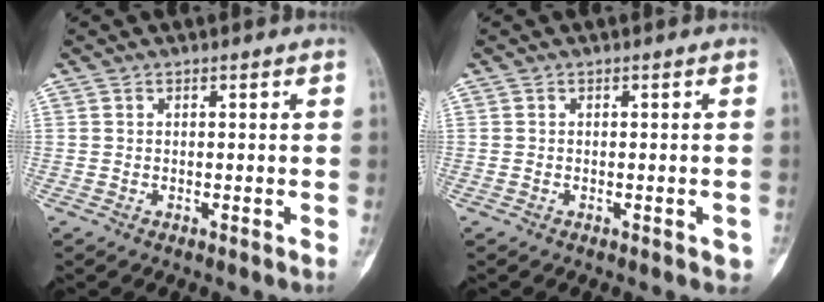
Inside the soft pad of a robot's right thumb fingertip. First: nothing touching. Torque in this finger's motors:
{"motor_torque": [0.85, 0.29, 0.50, -0.34, 0.09]}